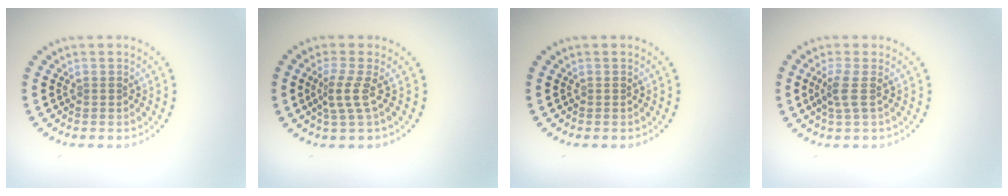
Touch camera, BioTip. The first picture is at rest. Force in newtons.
{"total": 2.2, "press": 1.5, "slide": 1.7}
{"total": 0.0}
{"total": 1.8, "press": 1.3, "slide": 1.1}